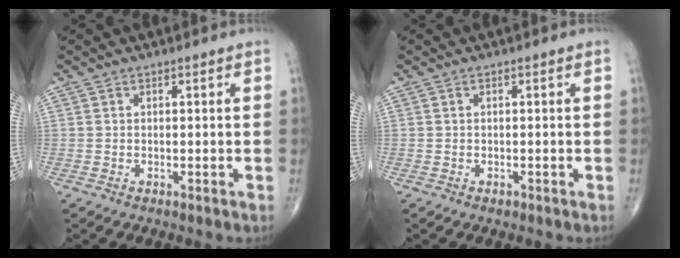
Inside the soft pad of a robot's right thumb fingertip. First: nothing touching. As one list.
[{"total": 0.6, "force": [-0.4, 0.4, 0.4], "torque": [-0.004, -0.001, -0.006]}]